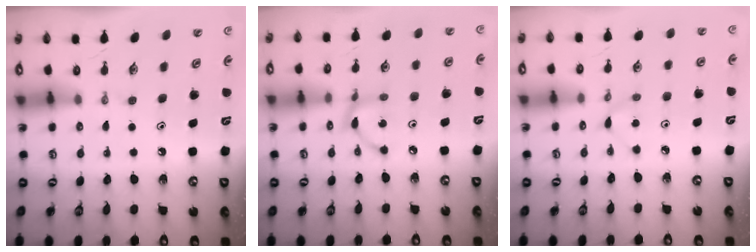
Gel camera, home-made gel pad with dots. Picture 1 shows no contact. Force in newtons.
{"total": 4.8, "press": 4.8, "slide": 0.1}
{"total": 2.9, "press": 2.8, "slide": 0.4}